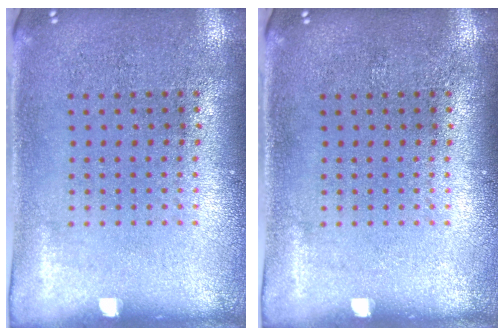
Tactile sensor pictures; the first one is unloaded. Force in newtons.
{"total": 0.0}